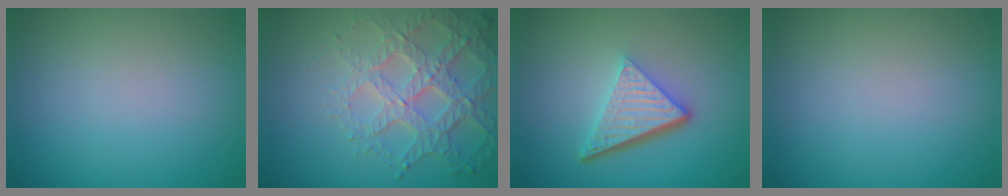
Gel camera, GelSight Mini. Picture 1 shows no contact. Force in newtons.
{"total": 6.2, "press": 4.8, "slide": 3.8}
{"total": 5.3, "press": 3.6, "slide": 3.8}
{"total": 0.0}